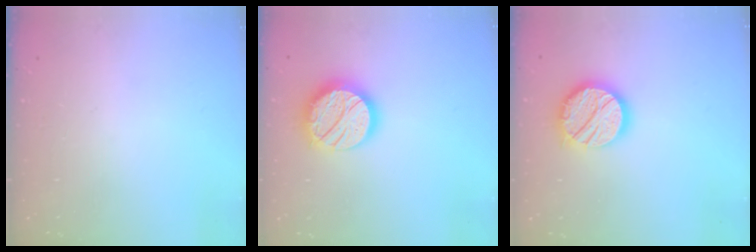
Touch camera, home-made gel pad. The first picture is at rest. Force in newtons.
{"total": 16.9, "press": 16.8, "slide": 1.4}
{"total": 15.7, "press": 15.7, "slide": 1.3}